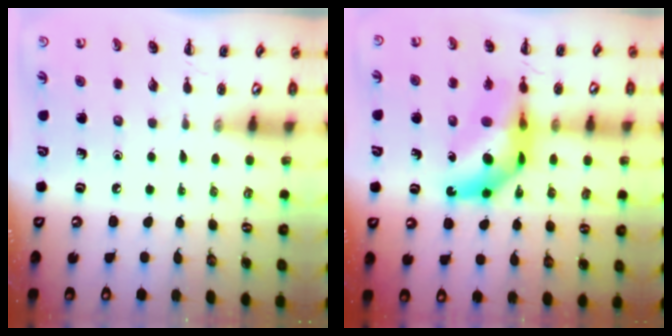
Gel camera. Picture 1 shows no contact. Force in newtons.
{"total": 13.5, "press": 12.9, "slide": 3.9}